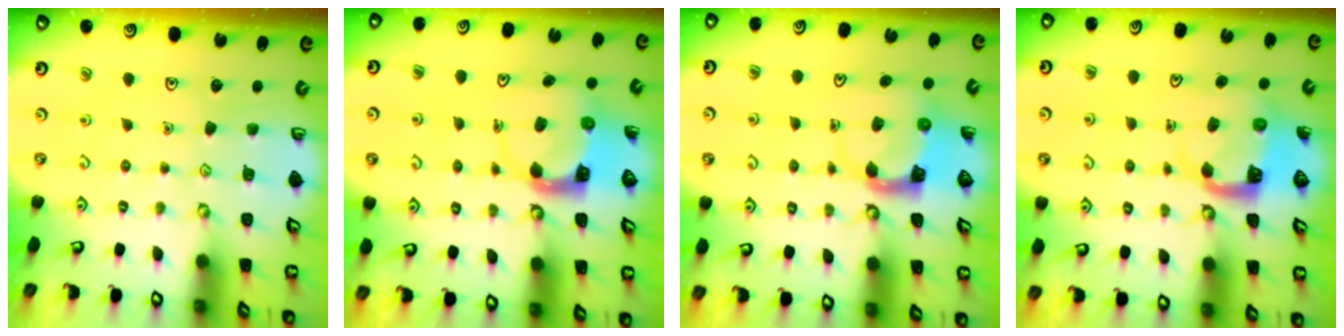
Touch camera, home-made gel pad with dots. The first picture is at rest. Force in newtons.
{"total": 3.9, "press": 3.8, "slide": 0.5}
{"total": 3.9, "press": 3.8, "slide": 0.6}
{"total": 5.0, "press": 4.9, "slide": 0.5}